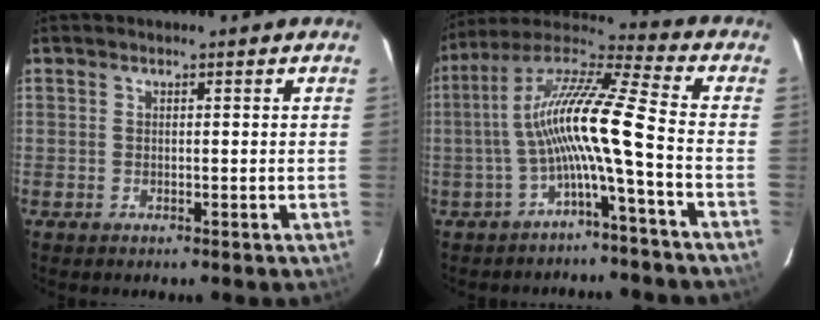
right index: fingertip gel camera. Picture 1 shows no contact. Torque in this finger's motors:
{"motor_torque": [1.38, -0.66, 0.97, 0.21]}